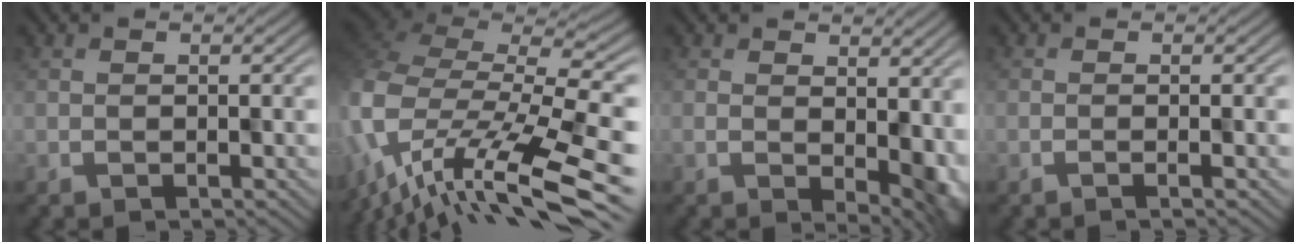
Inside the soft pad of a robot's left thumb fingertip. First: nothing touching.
{"total": 14.5, "force": [-6.2, 6.3, 11.5], "torque": [-0.281, 0.004, -0.090]}
{"total": 5.6, "force": [-0.5, 2.8, 4.8], "torque": [-0.067, -0.018, 0.016]}
{"total": 1.0, "force": [-0.5, 0.0, 0.9], "torque": [-0.010, 0.005, -0.016]}